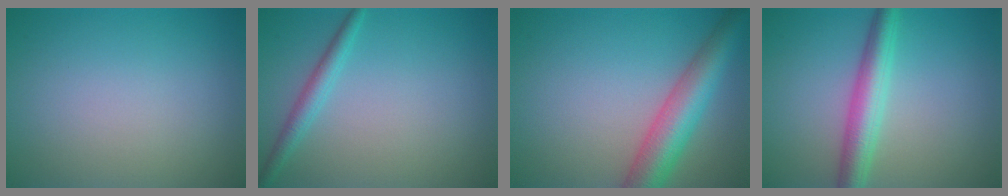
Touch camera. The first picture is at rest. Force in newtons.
{"total": 2.0, "press": 2.0, "slide": 0.1}
{"total": 6.2, "press": 6.2, "slide": 0.2}
{"total": 4.2, "press": 4.2, "slide": 0.1}